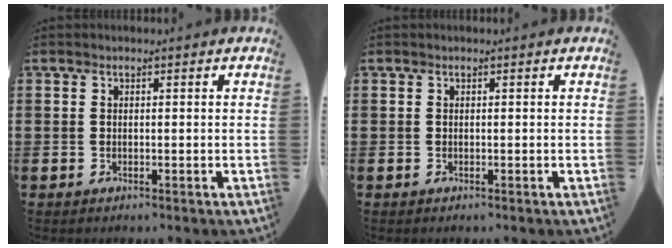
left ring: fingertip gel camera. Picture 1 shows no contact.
{"total": 0.0}